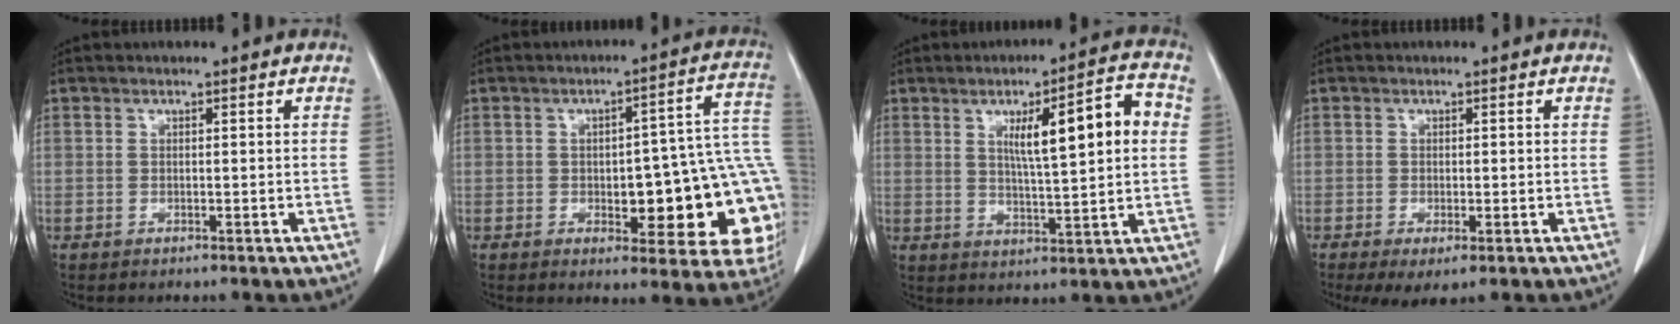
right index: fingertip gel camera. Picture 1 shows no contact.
{"total": 19.2, "force": [-3.2, 6.5, 17.8], "torque": [-0.134, 0.043, -0.021]}
{"total": 11.9, "force": [2.9, 1.3, 11.4], "torque": [-0.169, 0.014, 0.044]}
{"total": 3.7, "force": [-1.6, 1.1, 3.1], "torque": [-0.050, -0.011, -0.021]}